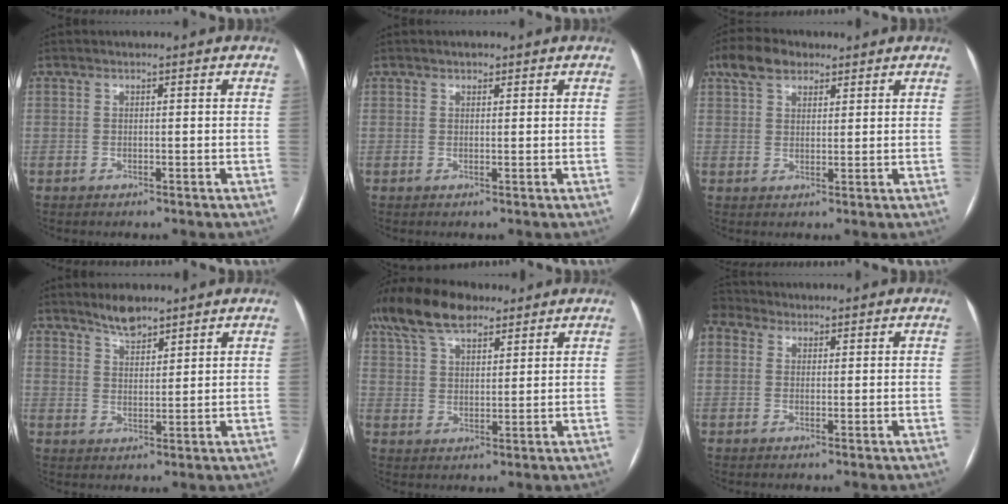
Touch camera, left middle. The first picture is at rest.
{"total": 1.1, "force": [0.8, 0.6, 0.6], "torque": [-0.011, 0.004, 0.011]}
{"total": 6.0, "force": [4.0, 3.3, 3.0], "torque": [-0.063, 0.026, 0.075]}
{"total": 4.3, "force": [3.7, 1.1, 1.7], "torque": [-0.037, 0.000, 0.069]}
{"total": 12.6, "force": [9.4, 4.9, 6.8], "torque": [-0.146, 0.041, 0.171]}
{"total": 2.3, "force": [1.5, 1.7, 0.5], "torque": [-0.026, 0.020, 0.038]}